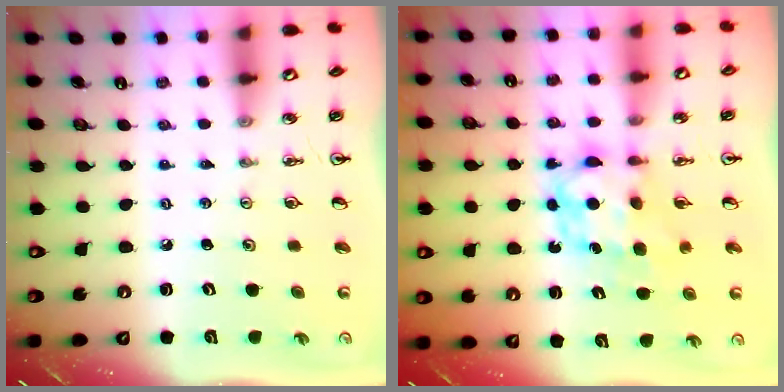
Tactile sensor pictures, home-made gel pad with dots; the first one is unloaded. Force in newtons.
{"total": 6.7, "press": 6.7, "slide": 0.6}